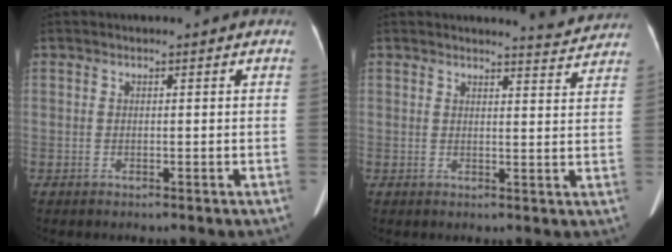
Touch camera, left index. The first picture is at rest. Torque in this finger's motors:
{"motor_torque": [0.20, -0.38, -0.01, 0.02]}